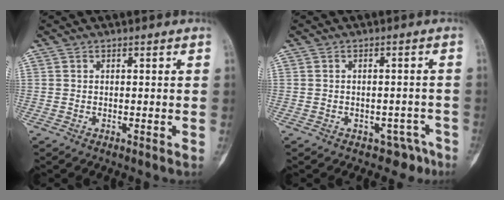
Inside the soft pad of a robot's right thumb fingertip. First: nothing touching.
{"total": 4.5, "force": [-2.7, 3.4, 0.8], "torque": [0.014, 0.035, -0.030]}